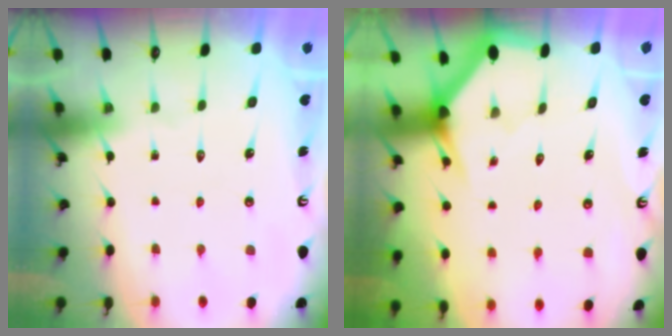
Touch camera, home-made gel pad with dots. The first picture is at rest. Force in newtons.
{"total": 3.0, "press": 3.0, "slide": 0.1}